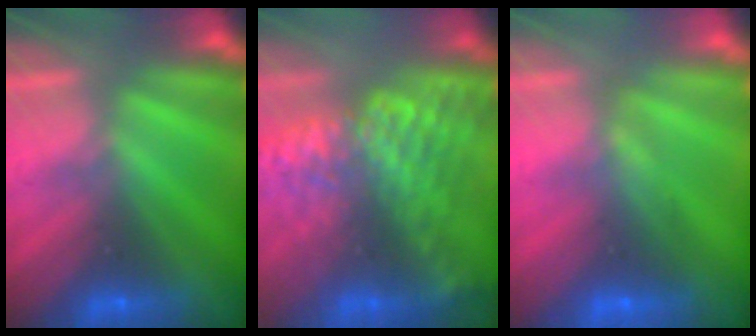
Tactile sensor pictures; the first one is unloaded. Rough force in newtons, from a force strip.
{"total": 9.7}
{"total": 1.7}